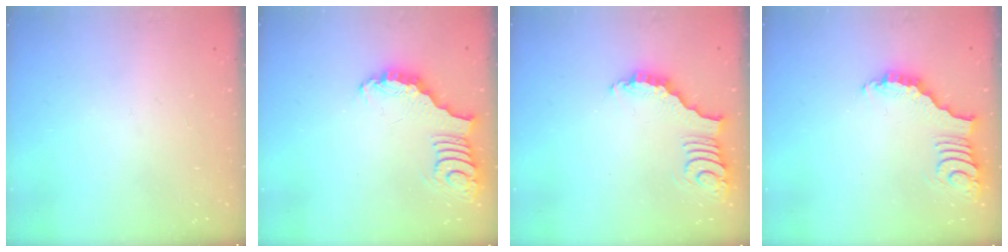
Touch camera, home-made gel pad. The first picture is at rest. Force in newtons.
{"total": 3.6, "press": 3.6, "slide": 0.6}
{"total": 3.4, "press": 3.4, "slide": 0.6}
{"total": 3.4, "press": 3.4, "slide": 0.6}